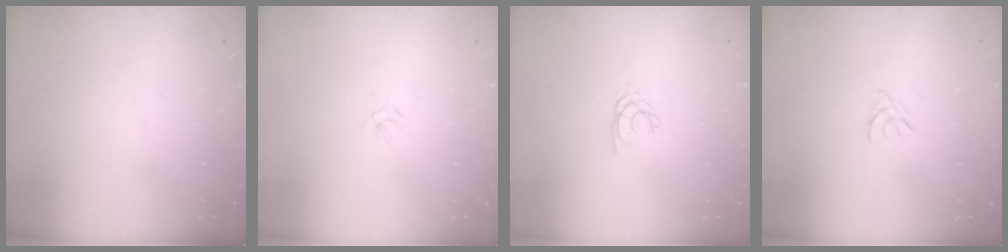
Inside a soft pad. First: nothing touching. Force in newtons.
{"total": 2.0, "press": 2.0, "slide": 0.4}
{"total": 1.8, "press": 1.8, "slide": 0.2}
{"total": 2.0, "press": 1.9, "slide": 0.5}